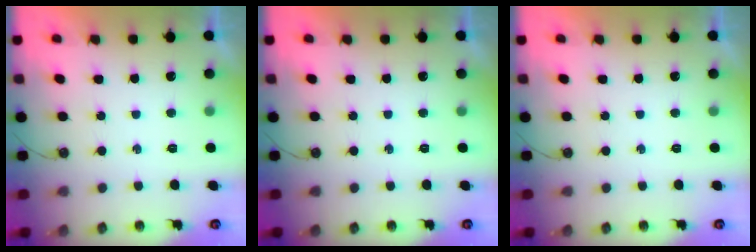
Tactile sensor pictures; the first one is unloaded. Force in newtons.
{"total": 0.0}
{"total": 0.0}